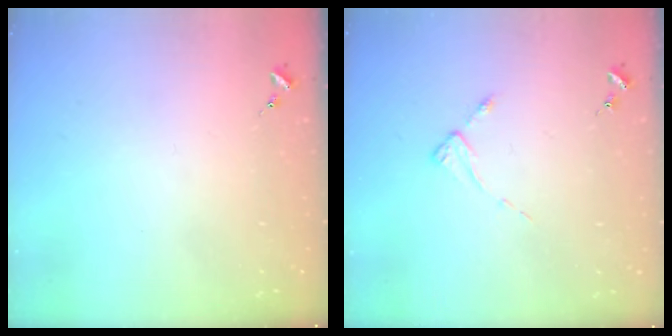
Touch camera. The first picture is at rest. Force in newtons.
{"total": 2.3, "press": 2.3, "slide": 0.4}